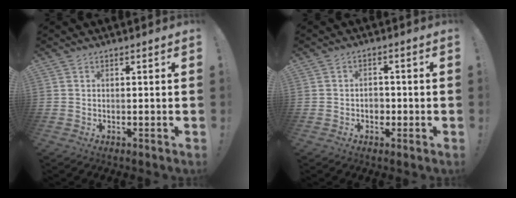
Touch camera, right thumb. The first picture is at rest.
{"total": 3.4, "force": [-1.0, 2.8, 1.6], "torque": [-0.012, -0.004, -0.022]}